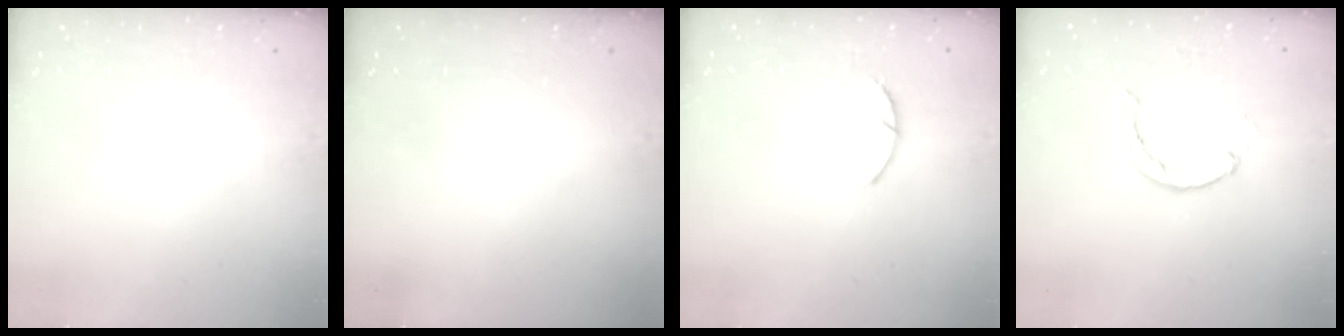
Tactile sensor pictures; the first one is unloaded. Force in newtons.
{"total": 0.0}
{"total": 3.0, "press": 2.9, "slide": 0.5}
{"total": 3.0, "press": 3.0, "slide": 0.4}